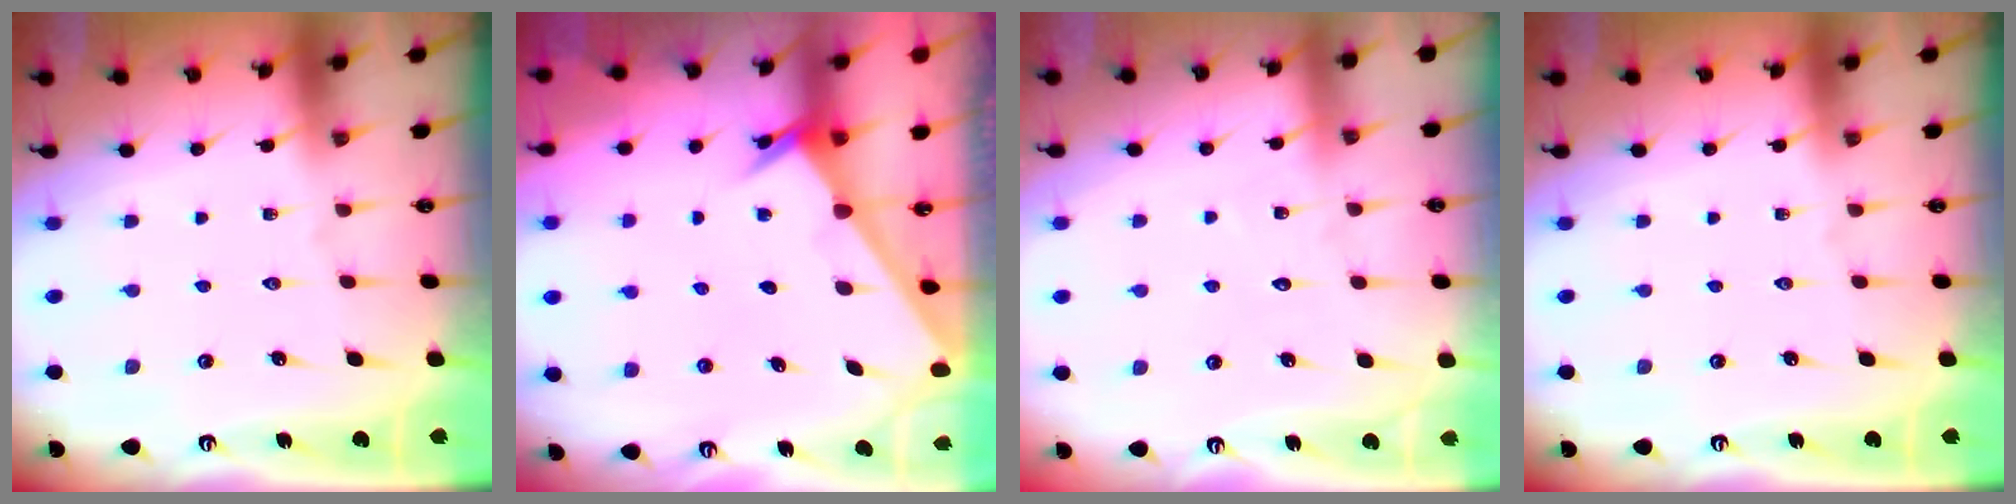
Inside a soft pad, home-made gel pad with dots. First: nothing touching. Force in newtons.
{"total": 2.4, "press": 2.4, "slide": 0.2}
{"total": 4.6, "press": 4.6, "slide": 0.3}
{"total": 0.0}